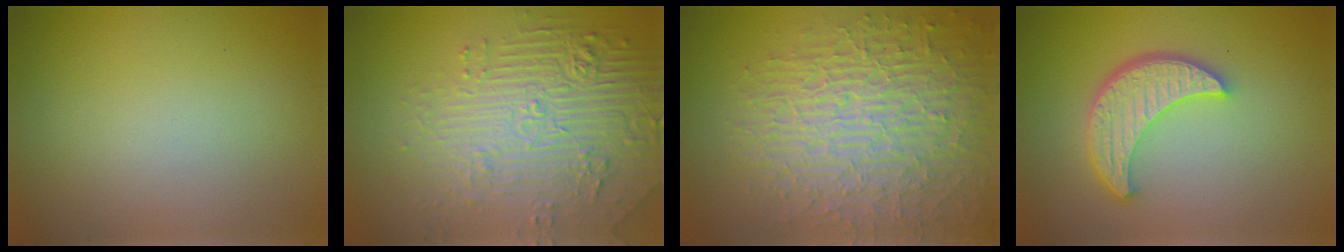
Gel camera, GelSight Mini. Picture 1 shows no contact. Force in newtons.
{"total": 5.4, "press": 4.8, "slide": 2.3}
{"total": 8.8, "press": 6.2, "slide": 6.3}
{"total": 5.5, "press": 4.2, "slide": 3.5}